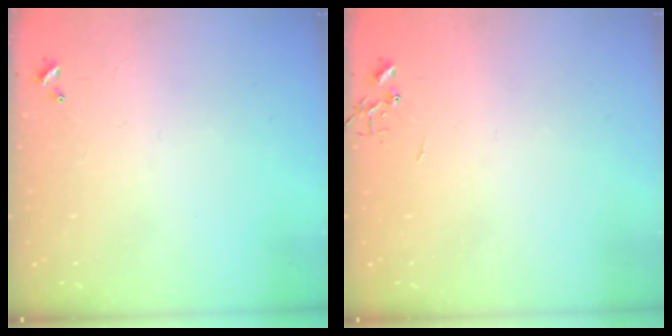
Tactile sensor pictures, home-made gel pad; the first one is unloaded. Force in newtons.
{"total": 0.0}